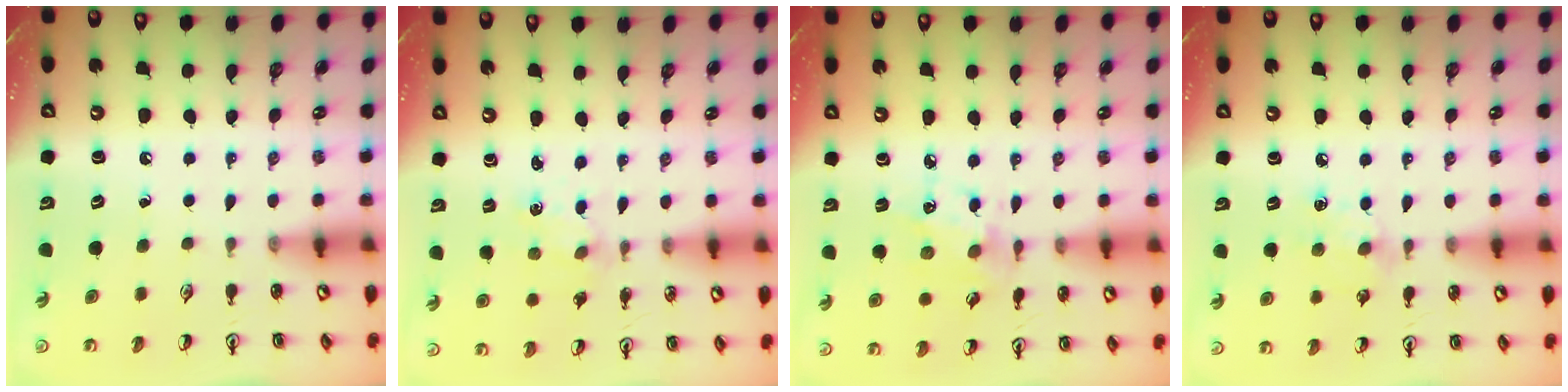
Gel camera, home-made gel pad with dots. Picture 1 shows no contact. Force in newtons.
{"total": 1.9, "press": 1.9, "slide": 0.3}
{"total": 5.6, "press": 5.4, "slide": 1.5}
{"total": 9.0, "press": 9.0, "slide": 0.7}